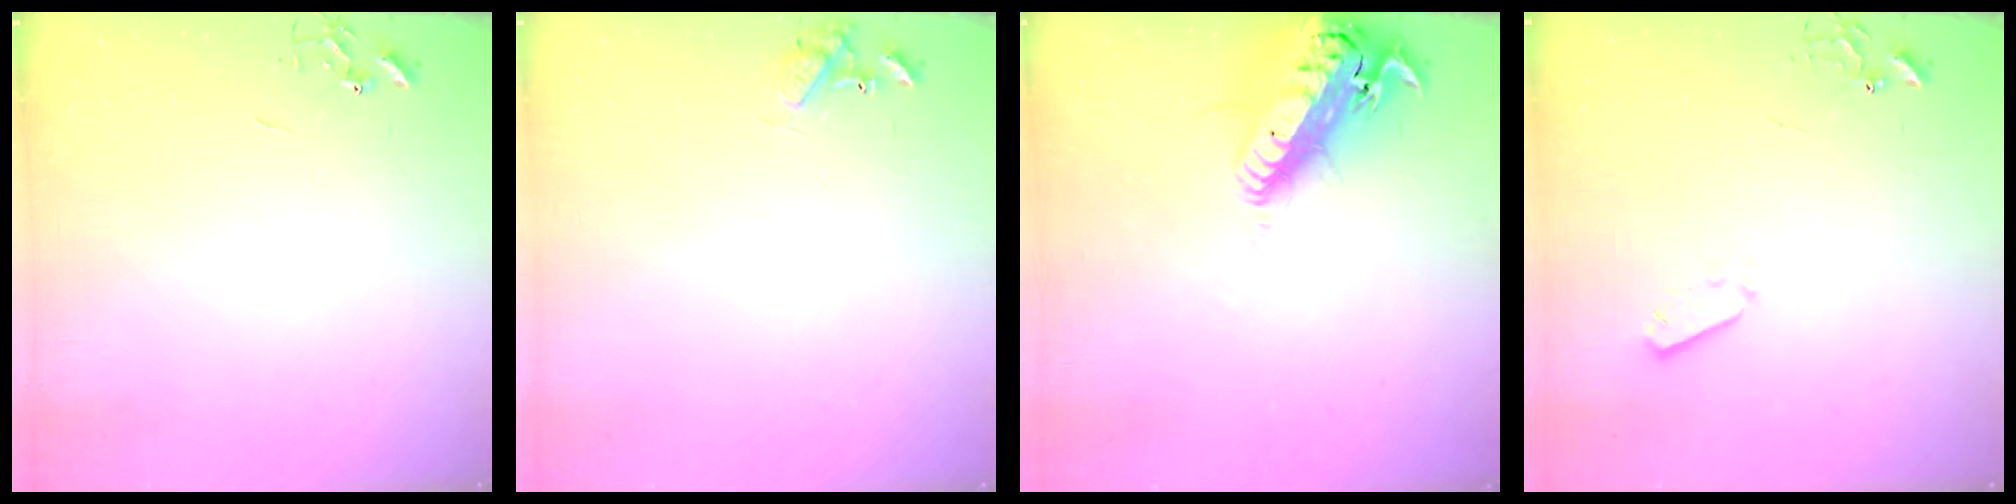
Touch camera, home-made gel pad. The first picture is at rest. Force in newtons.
{"total": 8.6, "press": 8.6, "slide": 0.7}
{"total": 19.3, "press": 18.8, "slide": 4.3}
{"total": 4.1, "press": 4.0, "slide": 0.8}